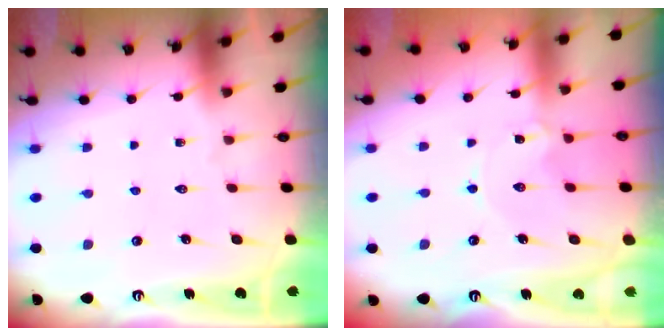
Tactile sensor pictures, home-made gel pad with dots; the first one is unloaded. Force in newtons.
{"total": 0.7, "press": 0.7, "slide": 0.2}